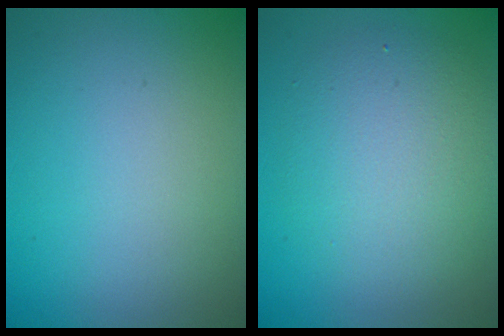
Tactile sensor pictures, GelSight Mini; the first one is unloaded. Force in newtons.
{"total": 5.0, "press": 5.0, "slide": 0.4}